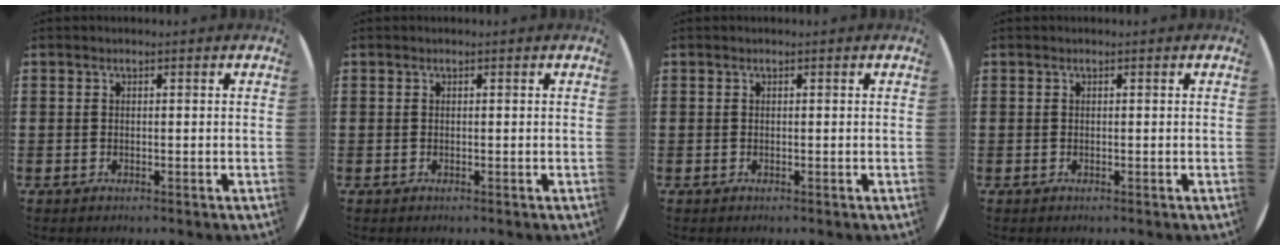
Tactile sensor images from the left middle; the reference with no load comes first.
{"total": 0.0}
{"total": 0.0}
{"total": 0.0}